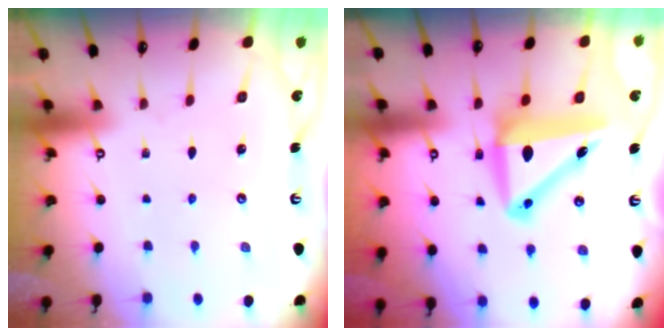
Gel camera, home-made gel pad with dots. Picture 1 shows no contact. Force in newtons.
{"total": 11.4, "press": 10.9, "slide": 3.5}